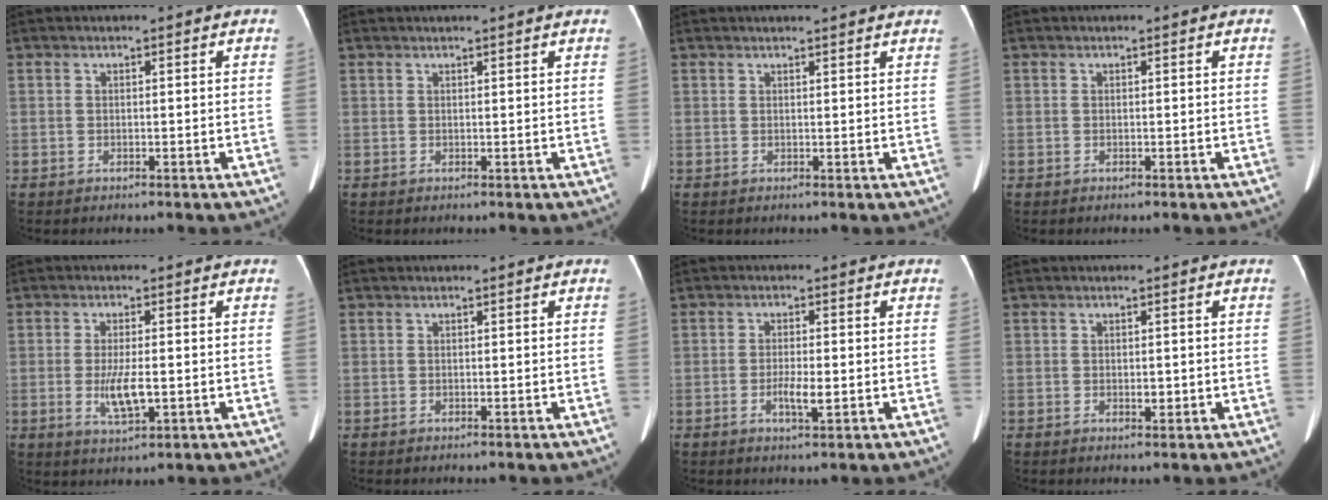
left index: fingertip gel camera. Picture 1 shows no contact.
{"total": 2.6, "force": [2.3, -0.2, 1.1], "torque": [-0.014, 0.015, 0.027]}
{"total": 5.0, "force": [4.5, 0.4, 2.0], "torque": [-0.025, 0.016, 0.045]}
{"total": 0.0}
{"total": 5.0, "force": [-0.9, 1.3, 4.7], "torque": [-0.097, -0.011, -0.013]}
{"total": 0.0}
{"total": 3.2, "force": [-0.9, 0.7, 3.0], "torque": [-0.057, -0.003, -0.013]}
{"total": 1.2, "force": [-0.3, 0.7, 1.0], "torque": [-0.016, -0.002, -0.003]}